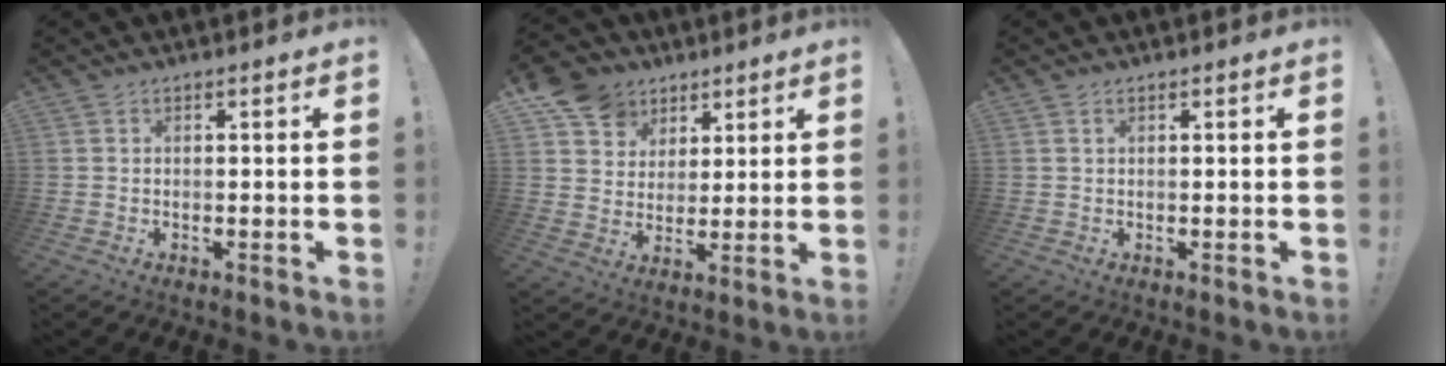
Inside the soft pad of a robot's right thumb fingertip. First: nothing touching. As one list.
[{"total": 11.4, "force": [6.4, 8.8, 3.0], "torque": [-0.040, -0.044, 0.127]}, {"total": 0.9, "force": [0.4, 0.4, 0.7], "torque": [-0.010, 0.000, 0.007]}]